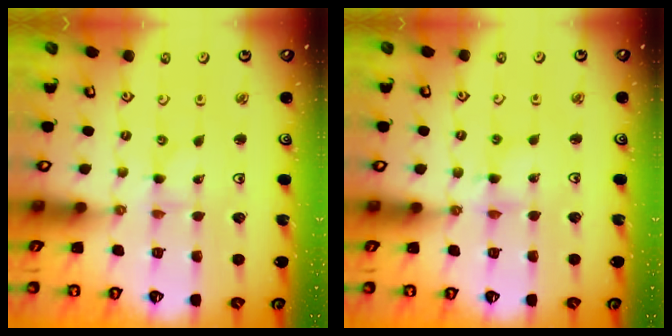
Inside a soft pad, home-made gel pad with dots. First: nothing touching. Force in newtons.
{"total": 3.8, "press": 3.8, "slide": 0.4}